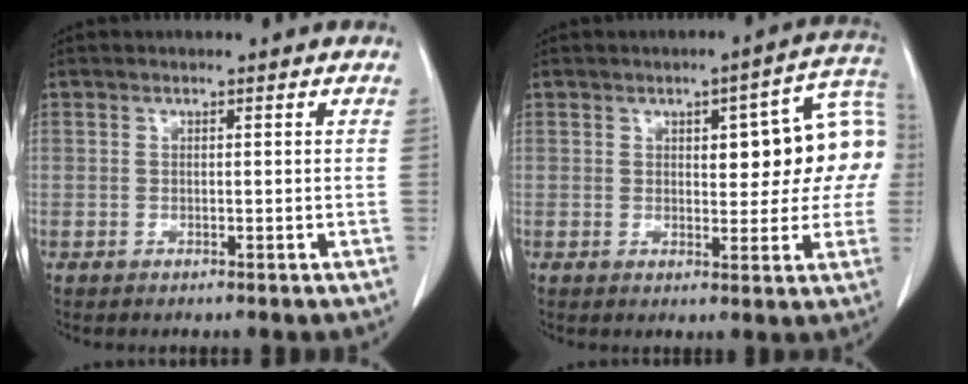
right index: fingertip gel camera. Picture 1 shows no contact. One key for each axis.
{"total": 12.3, "fx": 1.9, "fy": 4.3, "fz": 11.4, "tx": -0.133, "ty": 0.034, "tz": 0.022}